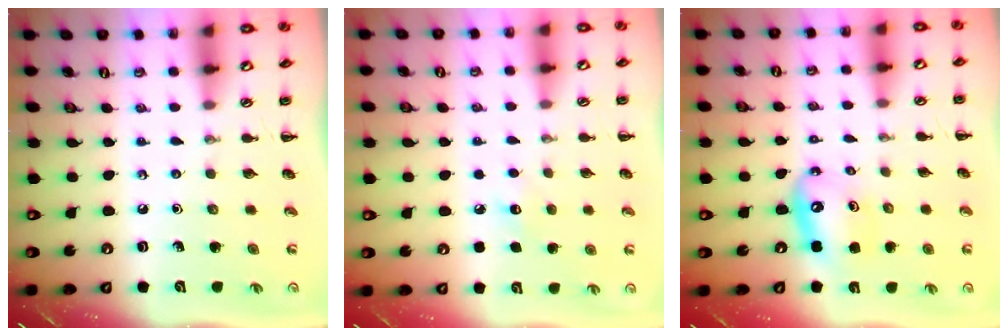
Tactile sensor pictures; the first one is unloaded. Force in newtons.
{"total": 5.8, "press": 5.7, "slide": 1.5}
{"total": 10.7, "press": 10.3, "slide": 2.9}